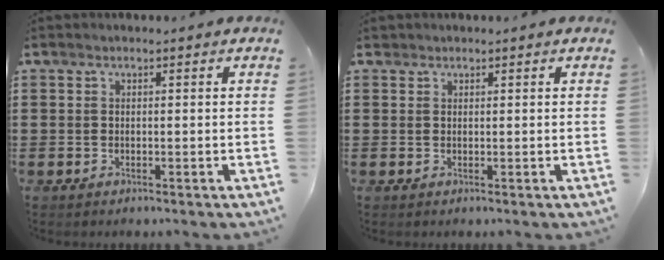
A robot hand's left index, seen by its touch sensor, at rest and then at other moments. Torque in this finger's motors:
{"motor_torque": [1.12, 1.02, -0.09, -0.02]}